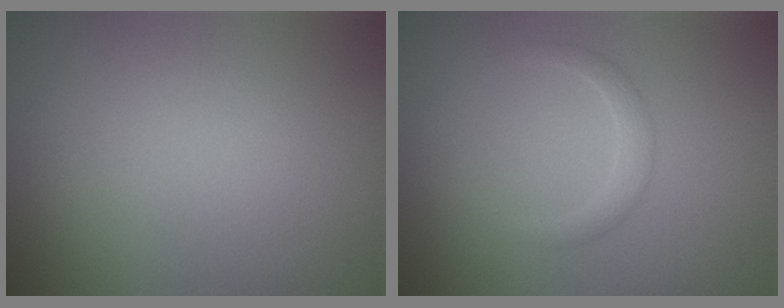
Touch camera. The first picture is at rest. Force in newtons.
{"total": 1.4, "press": 1.4, "slide": 0.0}